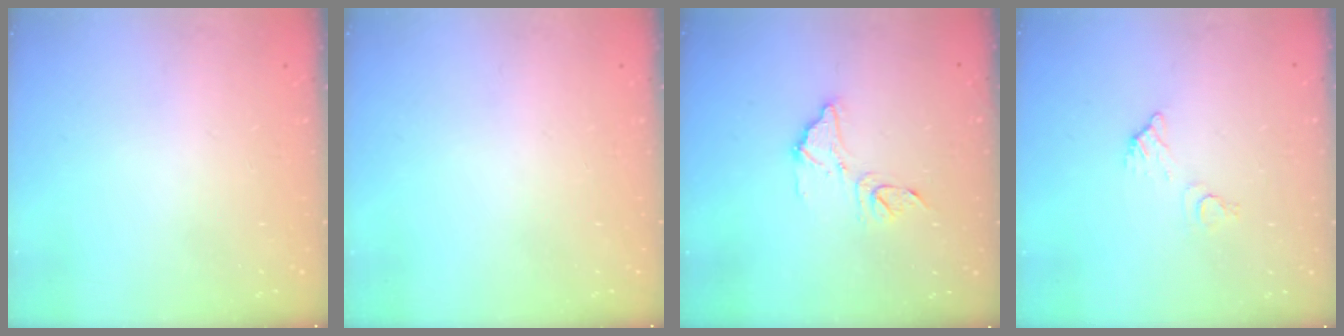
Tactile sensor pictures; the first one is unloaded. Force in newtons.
{"total": 0.0}
{"total": 10.9, "press": 10.8, "slide": 1.1}
{"total": 5.6, "press": 5.6, "slide": 0.2}